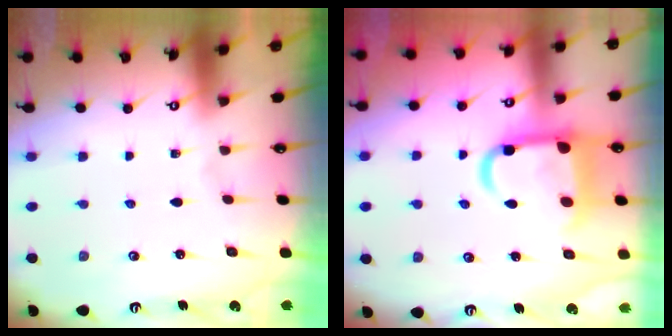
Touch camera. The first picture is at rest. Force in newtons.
{"total": 14.1, "press": 14.0, "slide": 1.7}